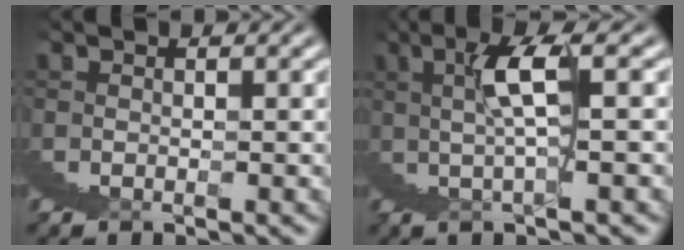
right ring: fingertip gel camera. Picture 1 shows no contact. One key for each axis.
{"total": 4.1, "fx": 2.7, "fy": -1.7, "fz": 2.7, "tx": -0.029, "ty": 0.038, "tz": 0.035}